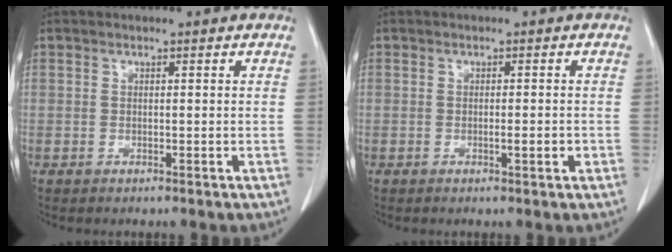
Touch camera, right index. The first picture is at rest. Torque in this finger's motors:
{"motor_torque": [0.36, -0.26, 0.18, 0.04]}